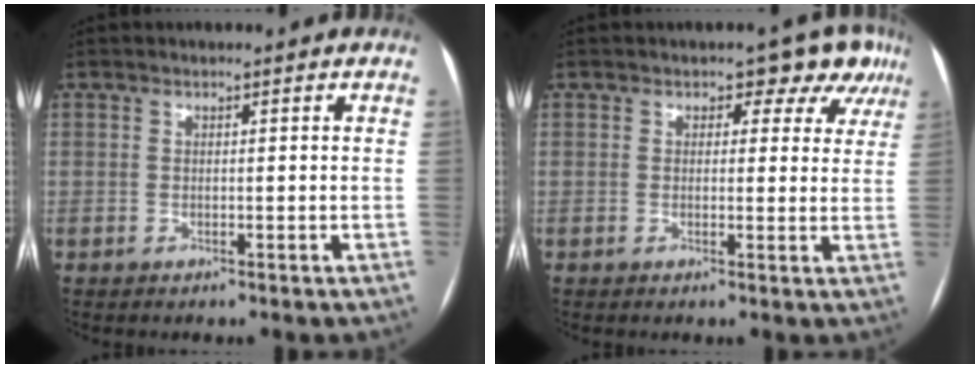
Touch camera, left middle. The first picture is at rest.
{"total": 6.2, "force": [3.9, 3.9, 2.7], "torque": [-0.008, 0.004, 0.027]}